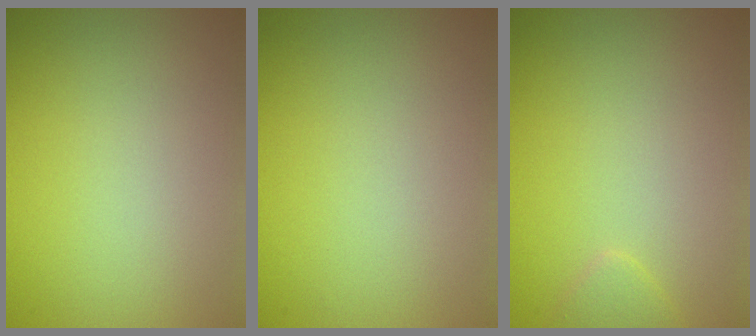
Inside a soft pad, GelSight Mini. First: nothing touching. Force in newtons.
{"total": 0.0}
{"total": 1.1, "press": 1.1, "slide": 0.1}